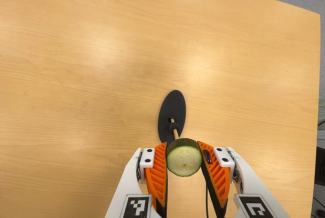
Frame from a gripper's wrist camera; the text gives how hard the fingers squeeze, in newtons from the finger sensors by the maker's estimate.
{"total": 8.7, "left": 7.9, "right": 9.6}